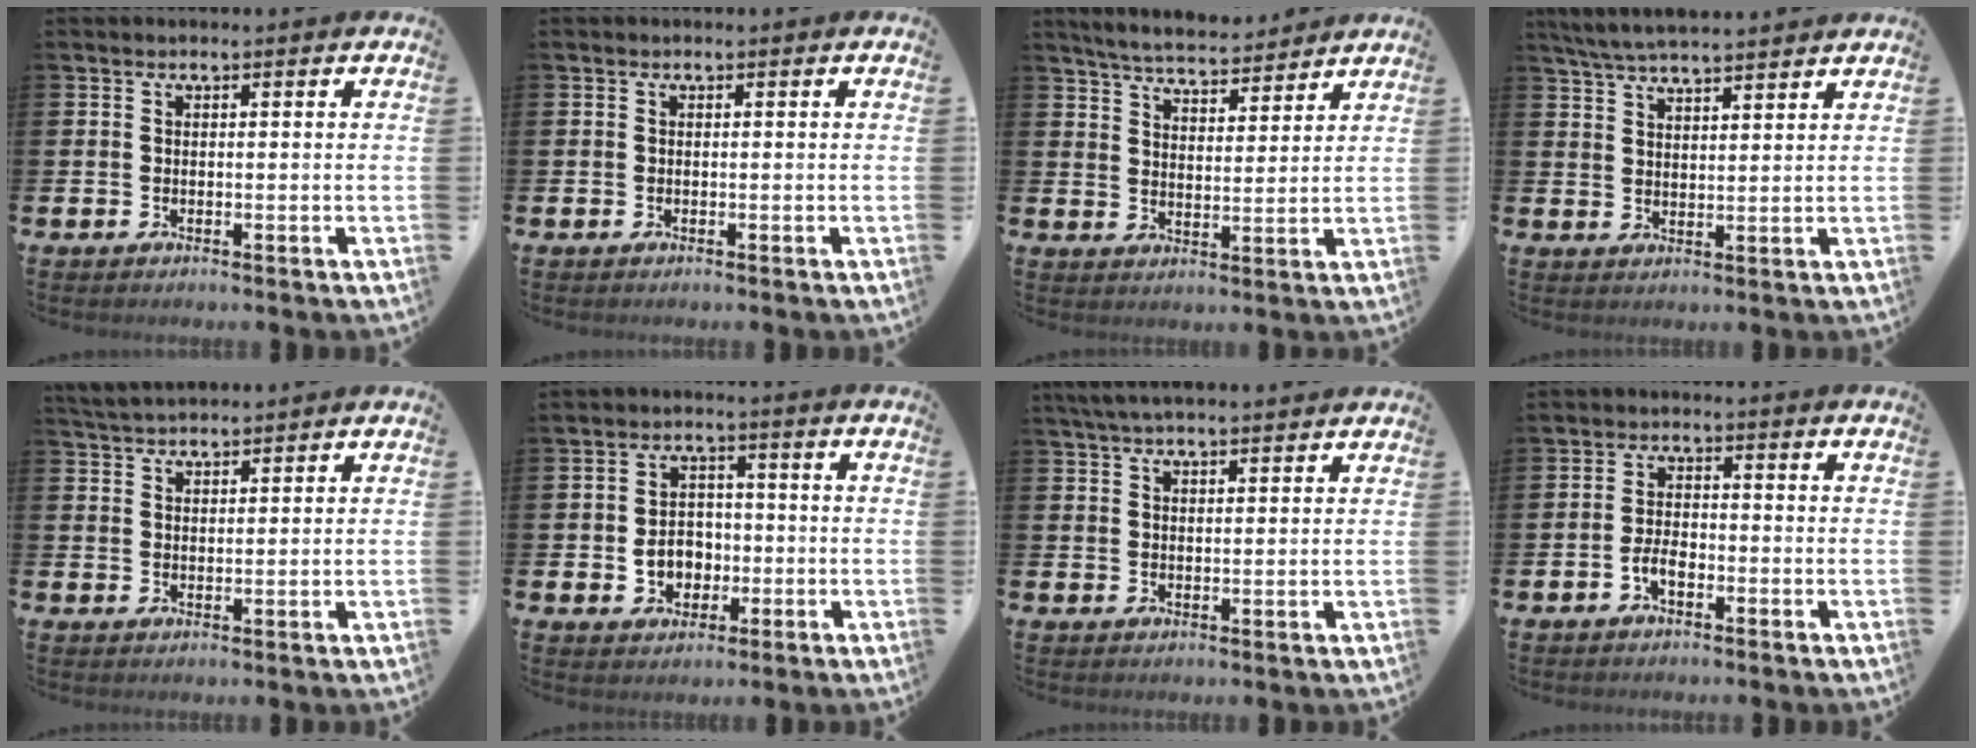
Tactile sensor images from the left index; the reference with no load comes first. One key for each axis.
{"total": 0.0}
{"total": 5.7, "fx": 5.5, "fy": 0.7, "fz": 1.0, "tx": -0.030, "ty": -0.032, "tz": 0.097}
{"total": 5.6, "fx": 5.4, "fy": 0.3, "fz": 1.4, "tx": -0.045, "ty": -0.019, "tz": 0.099}
{"total": 3.4, "fx": 3.4, "fy": 0.4, "fz": 0.4, "tx": -0.011, "ty": -0.012, "tz": 0.063}
{"total": 4.8, "fx": -1.0, "fy": 4.1, "fz": 2.3, "tx": -0.032, "ty": 0.002, "tz": -0.026}
{"total": 4.1, "fx": 3.8, "fy": 0.4, "fz": 1.5, "tx": -0.032, "ty": -0.008, "tz": 0.069}
{"total": 2.8, "fx": -1.2, "fy": 1.3, "fz": 2.1, "tx": -0.034, "ty": 0.003, "tz": -0.025}